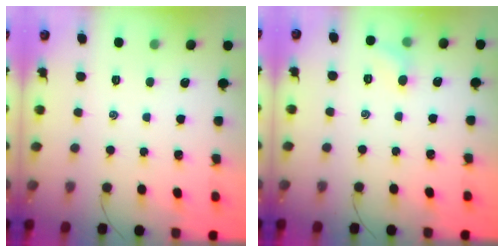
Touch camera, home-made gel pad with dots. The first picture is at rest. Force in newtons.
{"total": 5.6, "press": 5.3, "slide": 1.8}